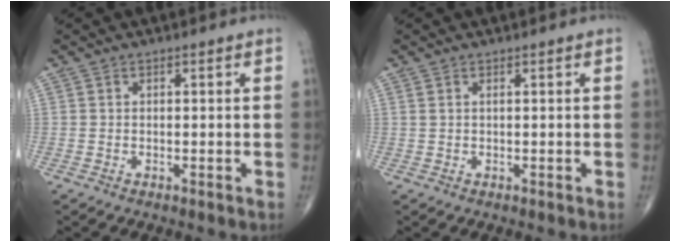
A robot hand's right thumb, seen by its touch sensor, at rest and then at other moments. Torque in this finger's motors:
{"motor_torque": [0.32, -0.50, -0.01, -0.03, 0.01]}